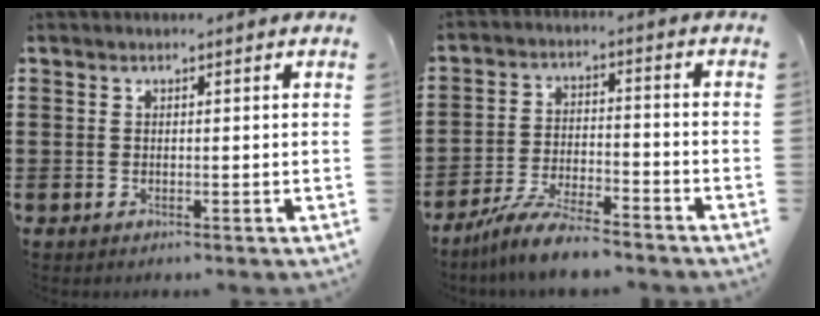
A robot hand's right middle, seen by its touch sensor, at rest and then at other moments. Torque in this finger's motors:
{"motor_torque": [1.75, -0.38, 0.23, 0.15]}